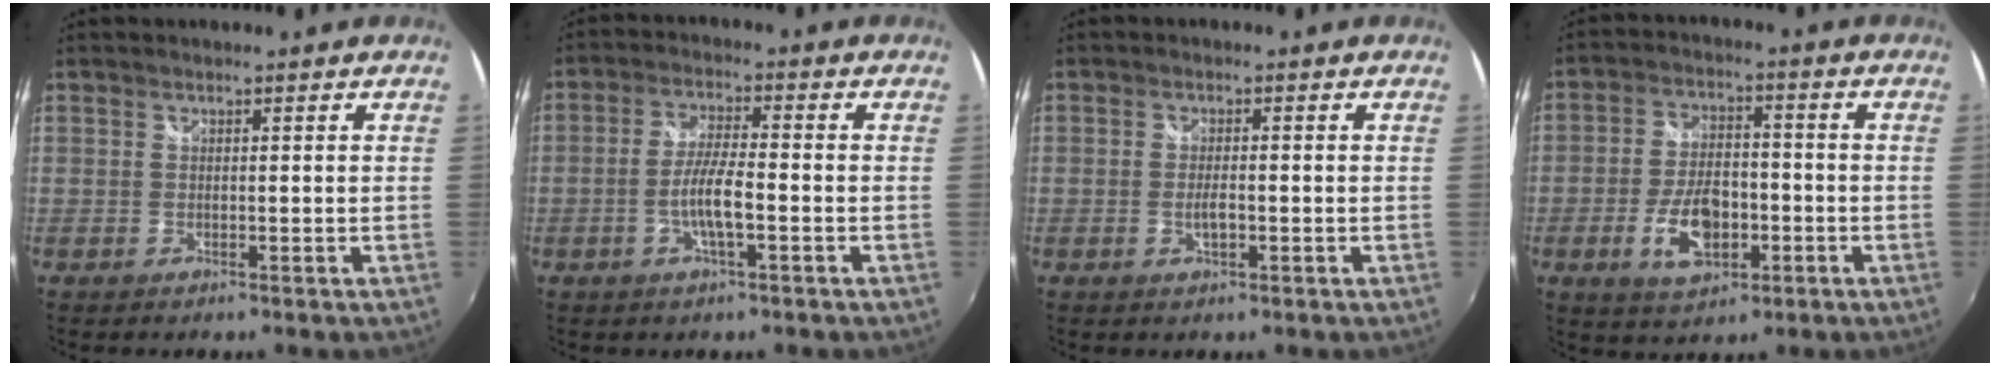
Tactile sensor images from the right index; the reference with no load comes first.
{"total": 6.3, "force": [-2.1, 0.9, 5.8], "torque": [-0.116, -0.001, -0.040]}
{"total": 2.5, "force": [-0.7, 0.9, 2.2], "torque": [-0.041, -0.003, -0.012]}
{"total": 10.2, "force": [-3.5, 5.4, 7.9], "torque": [-0.155, 0.003, -0.053]}